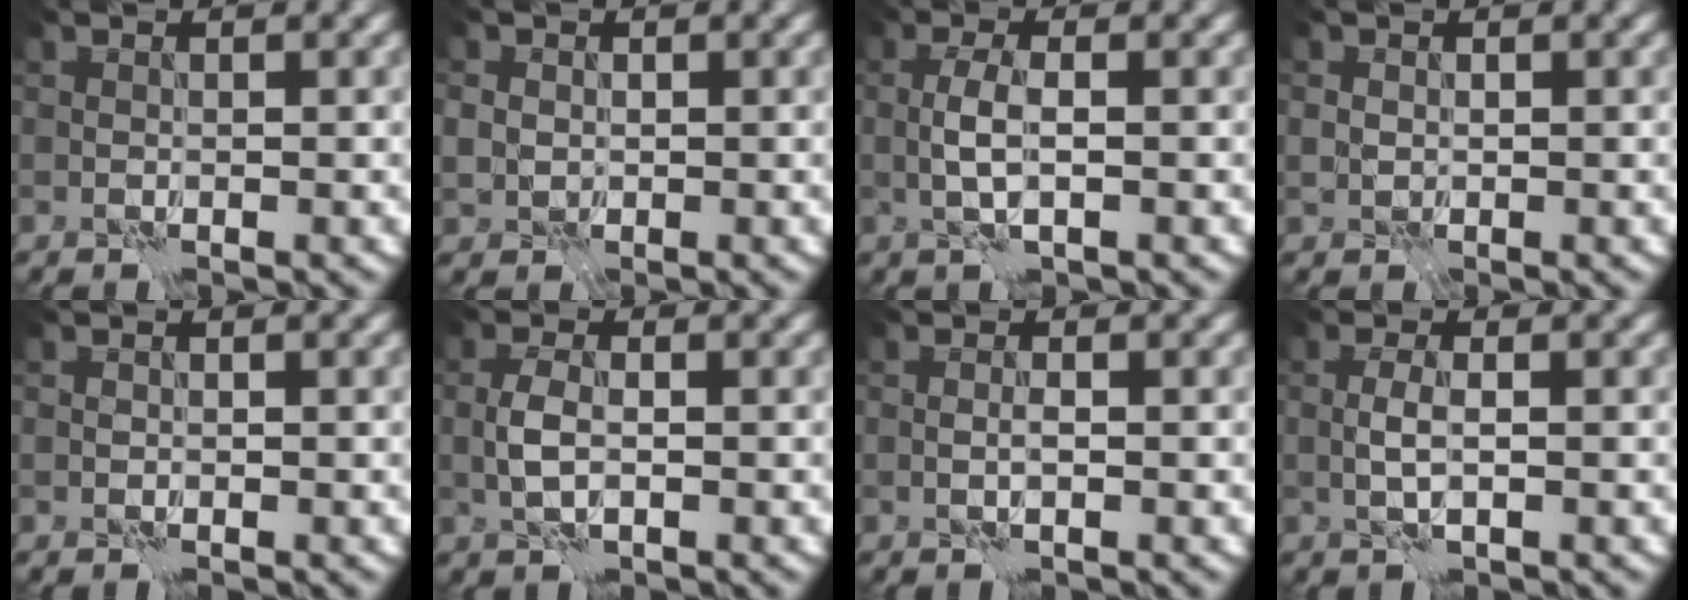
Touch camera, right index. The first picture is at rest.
{"total": 1.6, "force": [0.2, 1.5, 0.5], "torque": [-0.012, -0.001, 0.005]}
{"total": 2.3, "force": [-0.2, 0.6, 2.2], "torque": [-0.050, 0.004, -0.005]}
{"total": 0.8, "force": [0.1, 0.8, 0.3], "torque": [-0.006, -0.001, 0.002]}
{"total": 0.0}
{"total": 2.0, "force": [-0.3, 0.9, 1.8], "torque": [-0.040, 0.002, -0.007]}
{"total": 0.6, "force": [-0.1, -0.1, 0.6], "torque": [-0.013, 0.001, -0.001]}
{"total": 1.4, "force": [-0.1, 0.2, 1.4], "torque": [-0.031, 0.003, -0.003]}